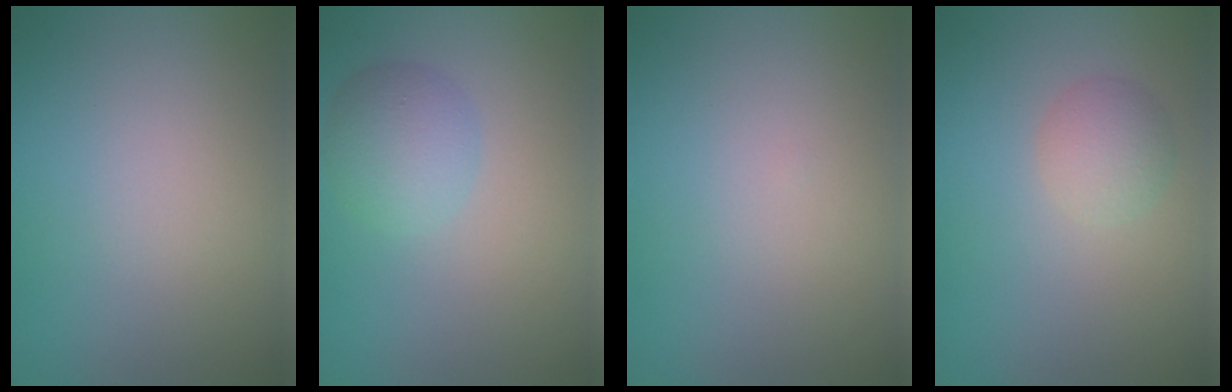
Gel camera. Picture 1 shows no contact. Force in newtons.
{"total": 3.5, "press": 3.5, "slide": 0.1}
{"total": 0.0}
{"total": 2.1, "press": 2.1, "slide": 0.1}